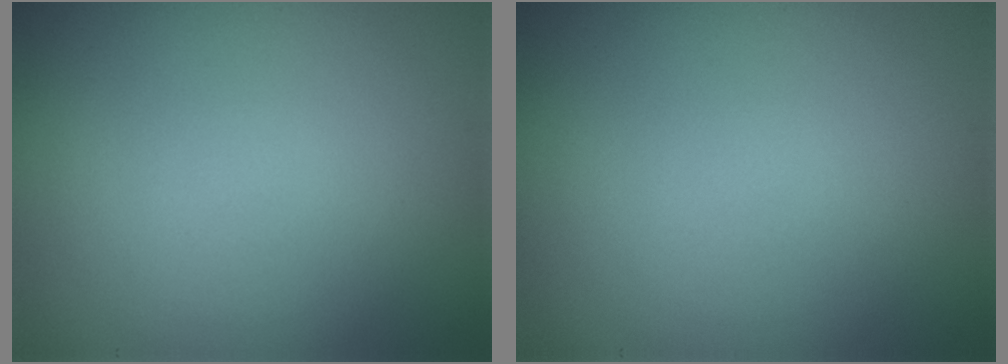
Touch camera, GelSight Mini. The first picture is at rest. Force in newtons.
{"total": 0.0}